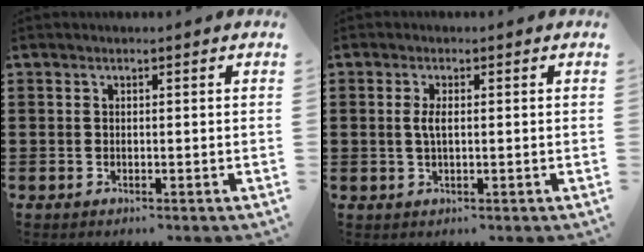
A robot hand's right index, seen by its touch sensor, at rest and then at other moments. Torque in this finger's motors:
{"motor_torque": [0.65, -0.24, 0.35, 0.12]}